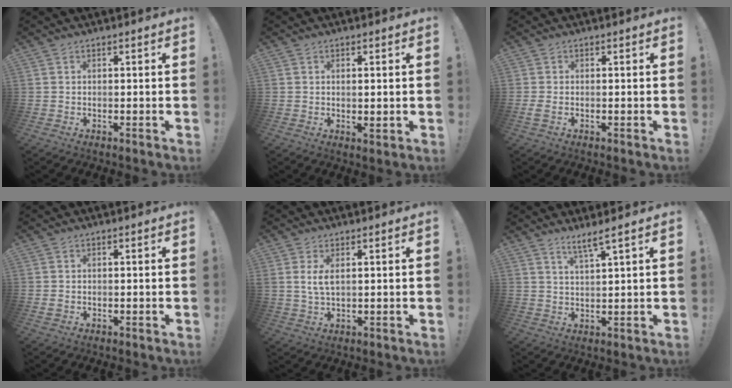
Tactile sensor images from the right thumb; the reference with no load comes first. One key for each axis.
{"total": 1.9, "fx": 0.5, "fy": 0.5, "fz": 1.8, "tx": -0.018, "ty": -0.007, "tz": 0.006}
{"total": 1.4, "fx": -0.4, "fy": 0.6, "fz": 1.2, "tx": -0.016, "ty": 0.000, "tz": -0.007}
{"total": 0.8, "fx": -0.1, "fy": 0.6, "fz": 0.4, "tx": -0.004, "ty": 0.002, "tz": -0.002}
{"total": 4.3, "fx": 1.5, "fy": 1.5, "fz": 3.7, "tx": -0.064, "ty": -0.003, "tz": 0.026}
{"total": 4.6, "fx": 3.6, "fy": -0.1, "fz": 3.0, "tx": -0.052, "ty": -0.019, "tz": 0.058}